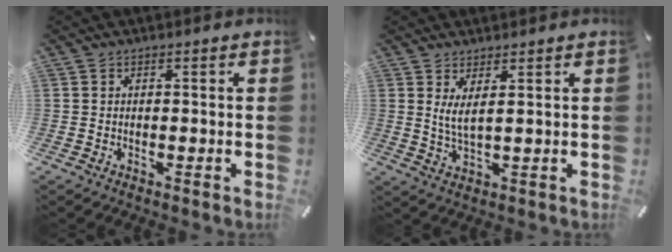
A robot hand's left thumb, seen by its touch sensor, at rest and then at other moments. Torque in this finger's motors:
{"motor_torque": [0.36, -0.15, 0.33, -0.21, 0.08]}